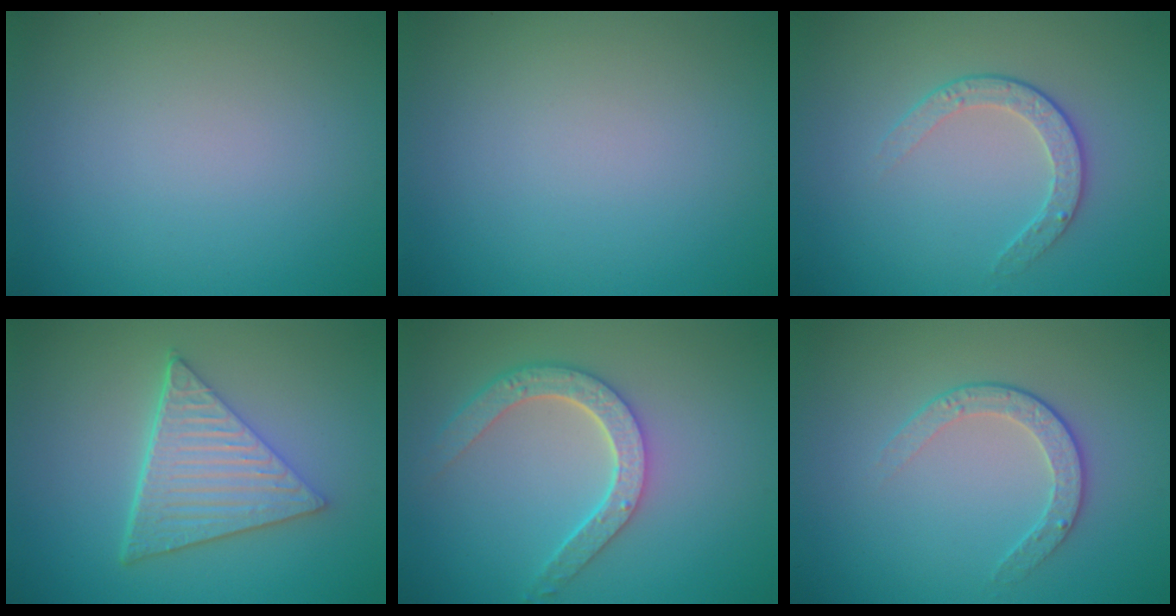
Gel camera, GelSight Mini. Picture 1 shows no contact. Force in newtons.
{"total": 0.0}
{"total": 2.2, "press": 1.6, "slide": 1.5}
{"total": 6.3, "press": 4.5, "slide": 4.3}
{"total": 4.5, "press": 3.6, "slide": 2.7}
{"total": 2.2, "press": 1.6, "slide": 1.5}